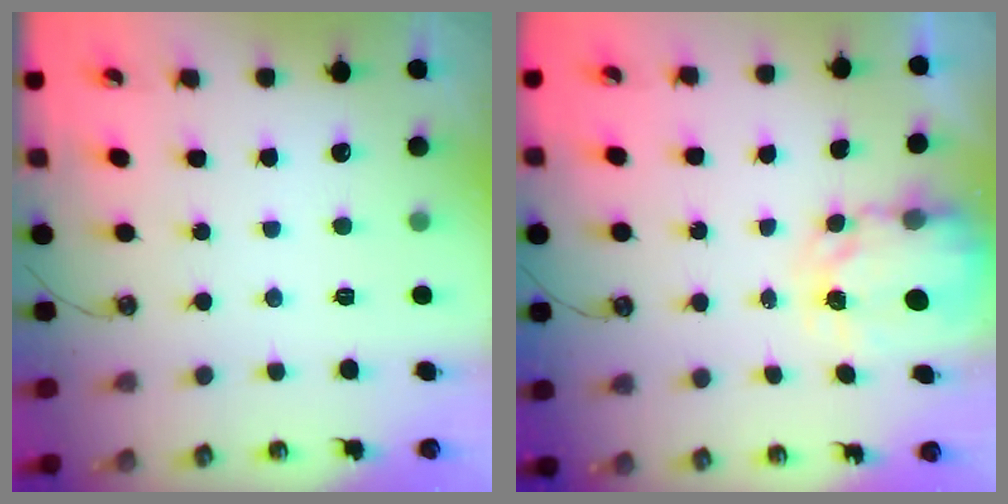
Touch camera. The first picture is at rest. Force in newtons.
{"total": 4.0, "press": 3.9, "slide": 0.3}